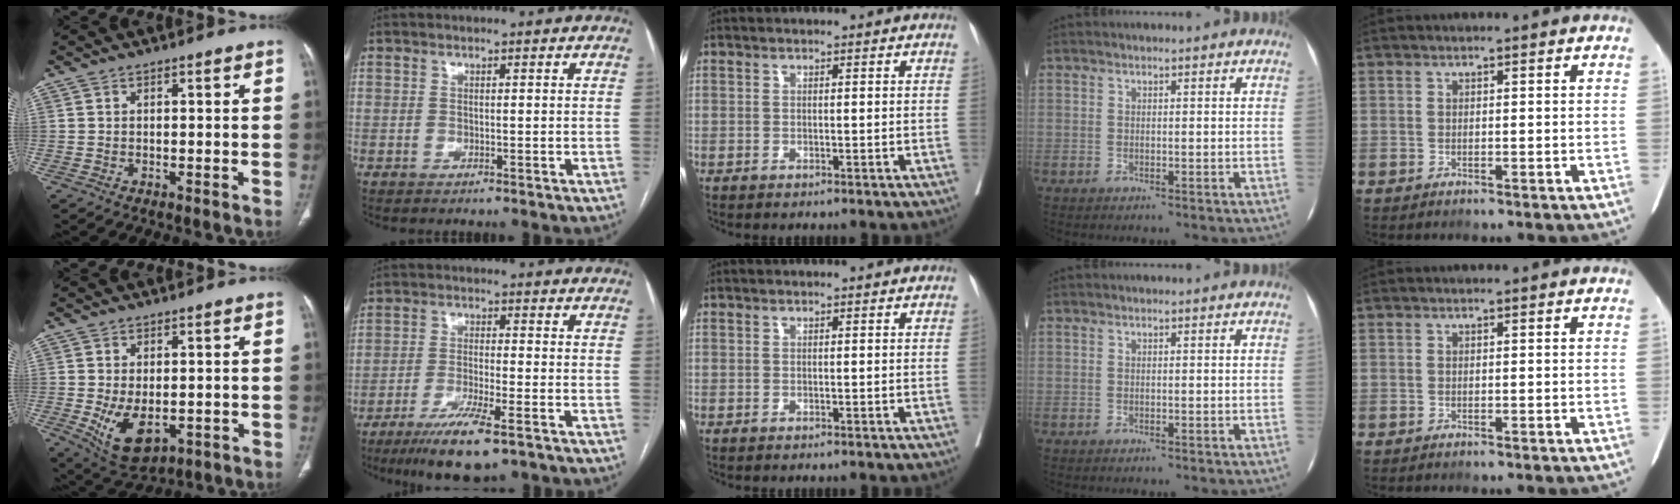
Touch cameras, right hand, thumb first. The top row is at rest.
{"thumb": {"total": 8.9, "force": [-1.9, 5.3, 7.0], "torque": [-0.116, -0.012, -0.011]}, "index": {"total": 9.3, "force": [-6.0, 1.0, 7.0], "torque": [-0.124, -0.022, -0.100]}}